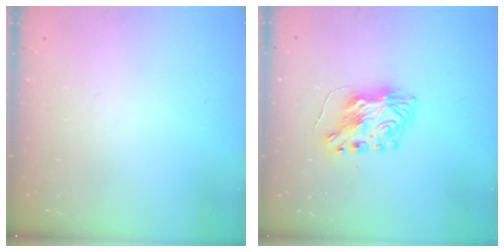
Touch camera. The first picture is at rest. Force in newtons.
{"total": 8.6, "press": 8.5, "slide": 0.7}